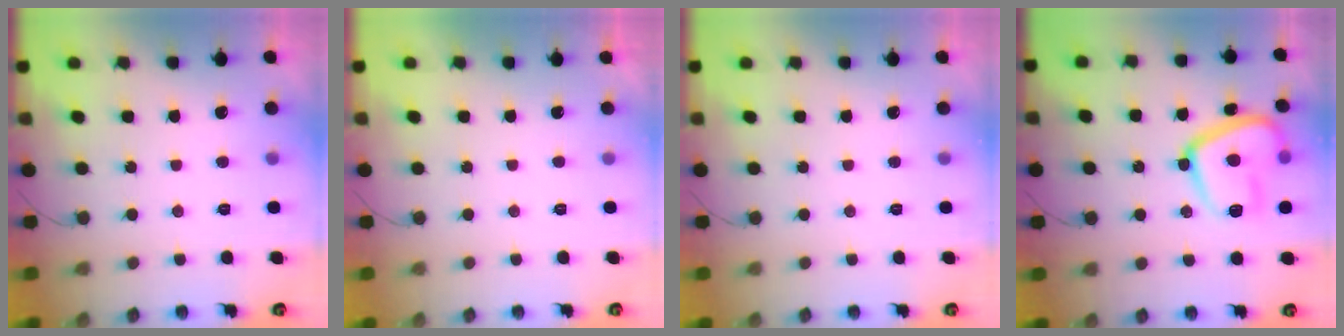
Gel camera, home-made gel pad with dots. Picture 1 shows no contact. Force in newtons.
{"total": 2.2, "press": 2.1, "slide": 0.4}
{"total": 0.0}
{"total": 16.0, "press": 16.0, "slide": 1.6}